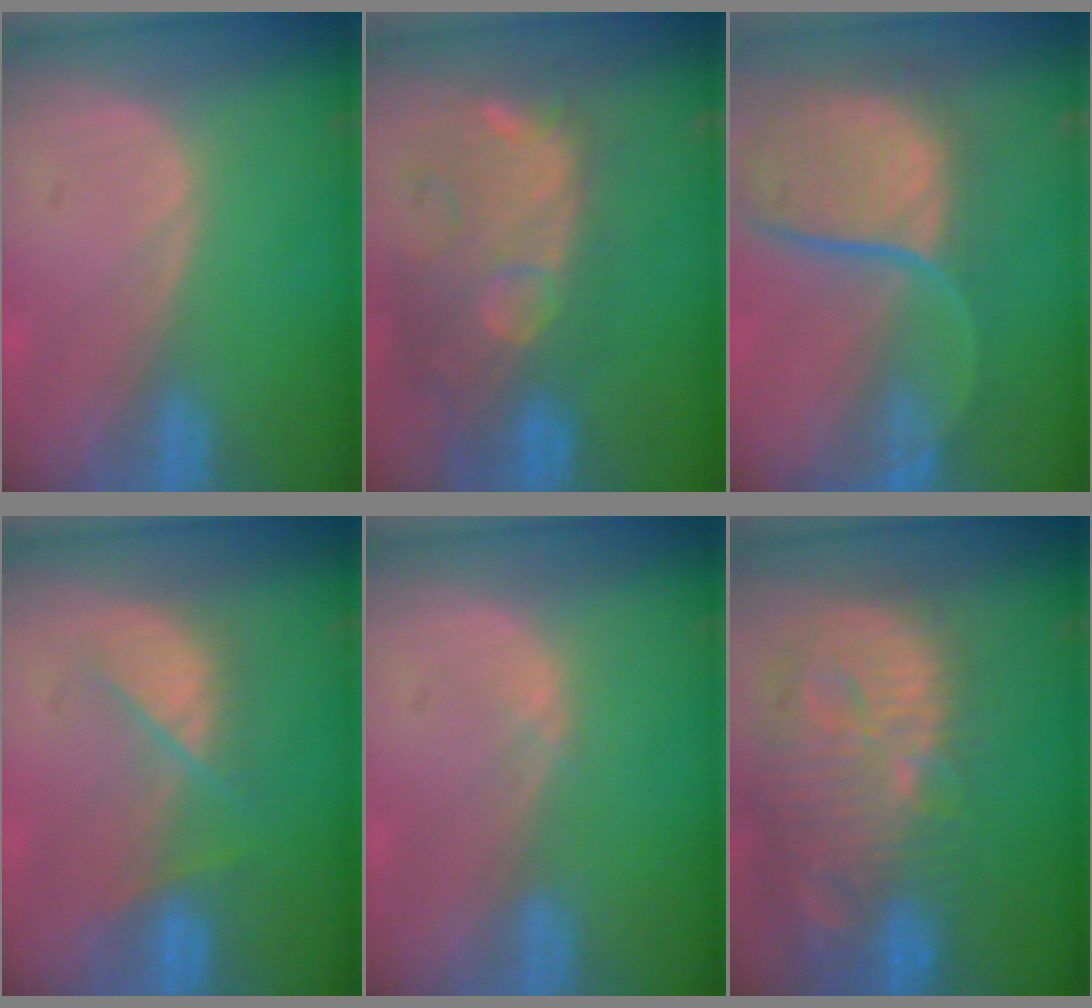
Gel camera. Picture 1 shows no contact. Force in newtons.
{"total": 11.7, "press": 10.7, "slide": 4.8}
{"total": 12.1, "press": 9.9, "slide": 7.0}
{"total": 5.1, "press": 5.1, "slide": 0.8}
{"total": 0.7, "press": 0.6, "slide": 0.4}
{"total": 14.4, "press": 12.6, "slide": 7.0}